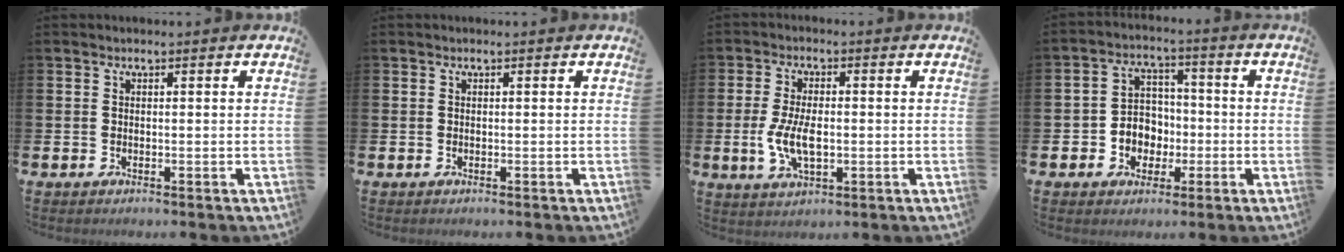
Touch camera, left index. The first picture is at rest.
{"total": 0.0}
{"total": 6.0, "force": [-0.5, 3.0, 5.2], "torque": [-0.111, -0.002, -0.015]}
{"total": 4.8, "force": [-0.8, 4.6, 1.3], "torque": [-0.036, 0.006, -0.022]}